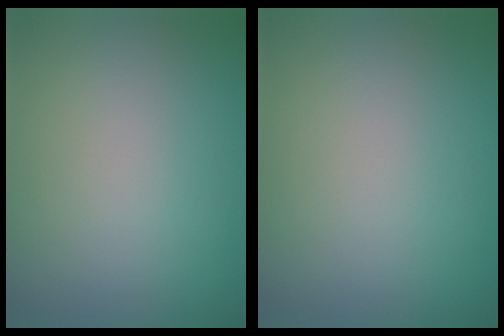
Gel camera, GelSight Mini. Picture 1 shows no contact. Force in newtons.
{"total": 0.0}